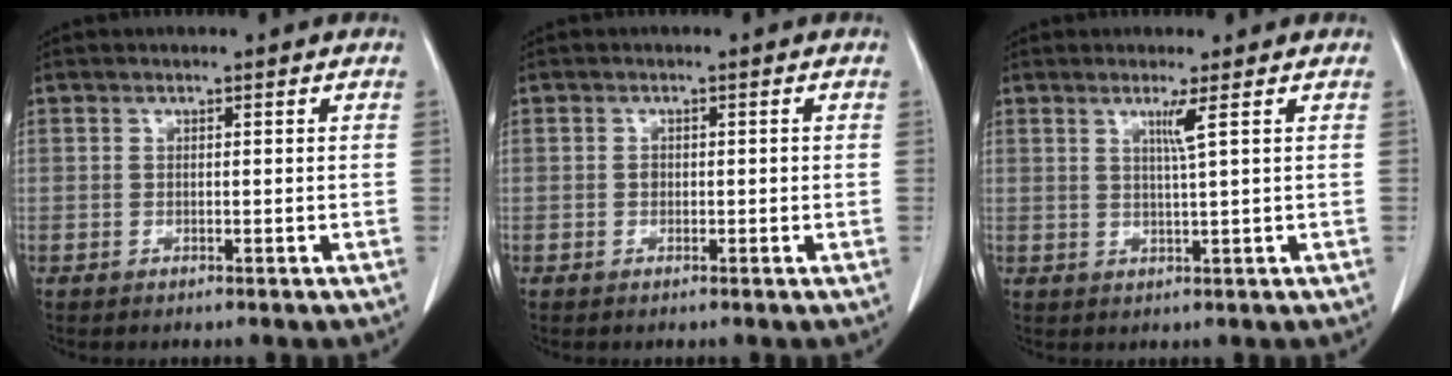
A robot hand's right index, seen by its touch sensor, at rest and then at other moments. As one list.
[{"total": 0.9, "force": [-0.1, 0.7, 0.6], "torque": [-0.010, 0.002, -0.002]}, {"total": 2.5, "force": [1.1, -0.9, 2.1], "torque": [-0.040, -0.008, 0.024]}]